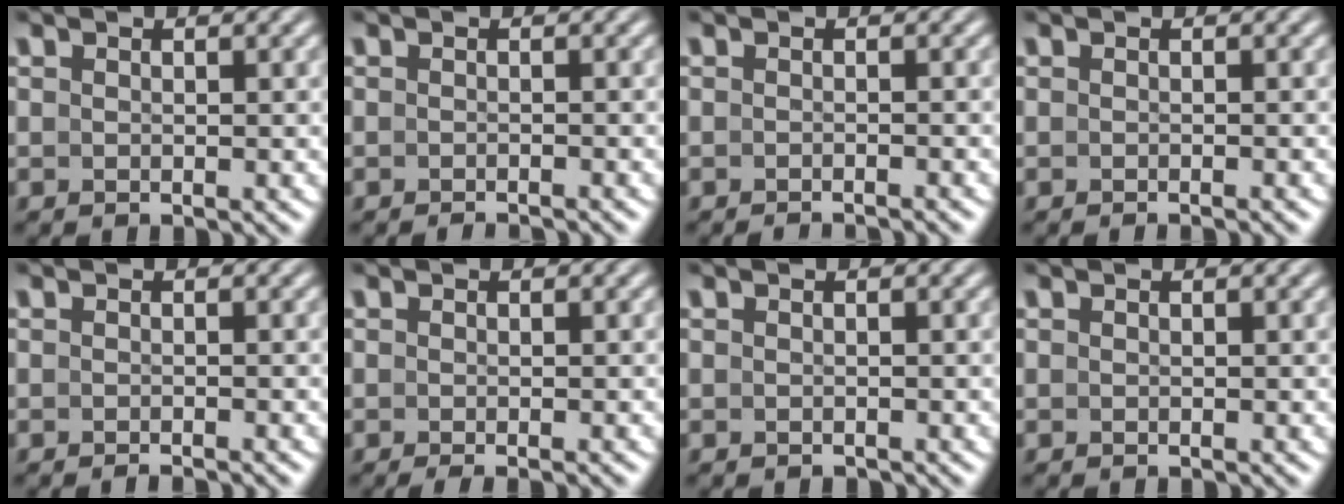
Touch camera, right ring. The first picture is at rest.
{"total": 1.7, "force": [-1.7, -0.2, 0.2], "torque": [-0.002, -0.001, -0.026]}
{"total": 1.9, "force": [-1.9, -0.2, 0.1], "torque": [-0.002, -0.004, -0.028]}
{"total": 1.0, "force": [-1.0, -0.2, 0.2], "torque": [0.001, 0.004, -0.016]}
{"total": 1.2, "force": [-1.2, -0.2, 0.2], "torque": [-0.001, 0.002, -0.020]}
{"total": 1.3, "force": [-1.1, 0.0, 0.7], "torque": [-0.003, 0.004, -0.016]}
{"total": 0.7, "force": [-0.6, 0.1, 0.0], "torque": [-0.005, -0.007, -0.006]}
{"total": 0.0}